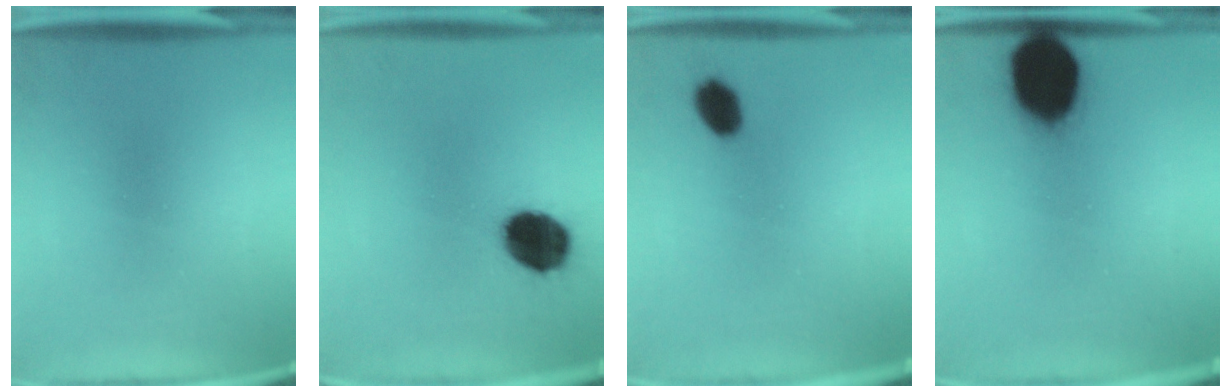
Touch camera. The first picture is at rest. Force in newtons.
{"total": 13.0}
{"total": 5.5}
{"total": 19.5}